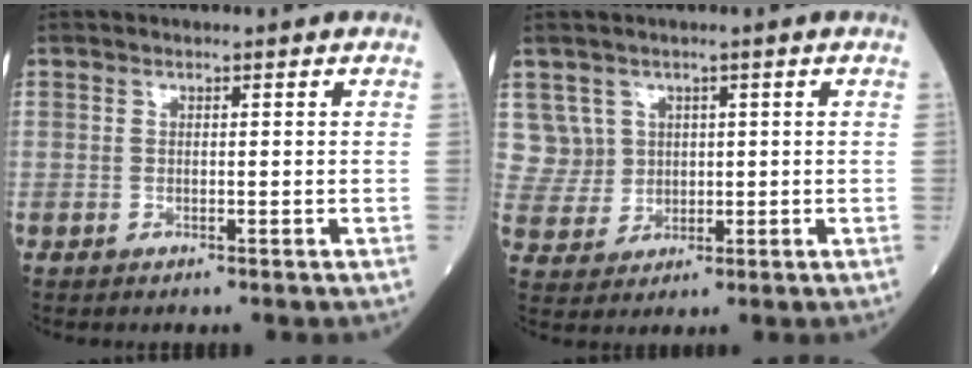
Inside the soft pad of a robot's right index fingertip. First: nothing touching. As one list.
[{"total": 5.6, "force": [2.1, 5.1, -0.1], "torque": [0.003, 0.015, 0.052]}]